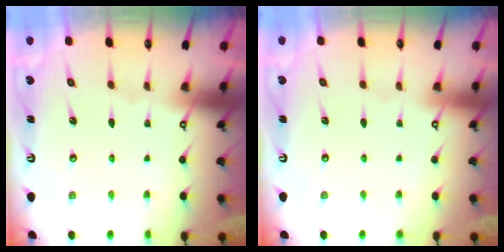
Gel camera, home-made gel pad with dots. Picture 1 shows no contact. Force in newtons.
{"total": 4.0, "press": 4.0, "slide": 0.1}